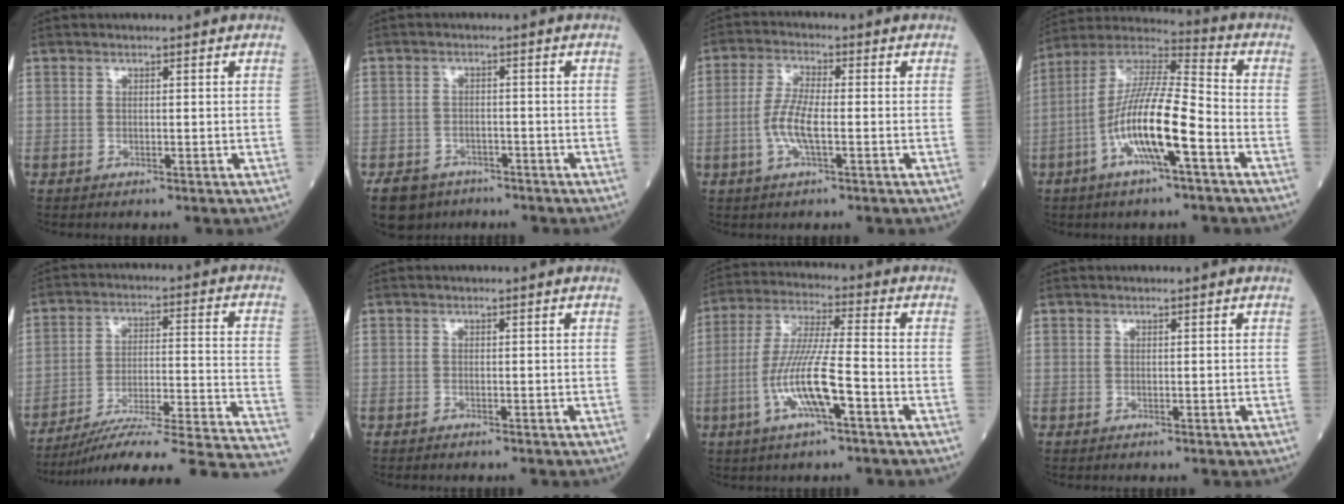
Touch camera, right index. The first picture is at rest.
{"total": 5.9, "force": [-4.4, 3.8, 1.1], "torque": [-0.026, 0.002, -0.073]}
{"total": 5.9, "force": [-1.5, 1.2, 5.6], "torque": [-0.125, 0.000, -0.033]}
{"total": 14.7, "force": [-4.9, 1.9, 13.8], "torque": [-0.269, 0.003, -0.097]}
{"total": 25.2, "force": [-22.1, -0.3, 12.1], "torque": [-0.098, -0.005, -0.315]}
{"total": 0.7, "force": [-0.7, 0.1, 0.1], "torque": [-0.009, -0.002, -0.012]}
{"total": 11.0, "force": [-3.9, 0.7, 10.2], "torque": [-0.206, -0.003, -0.076]}
{"total": 0.0}